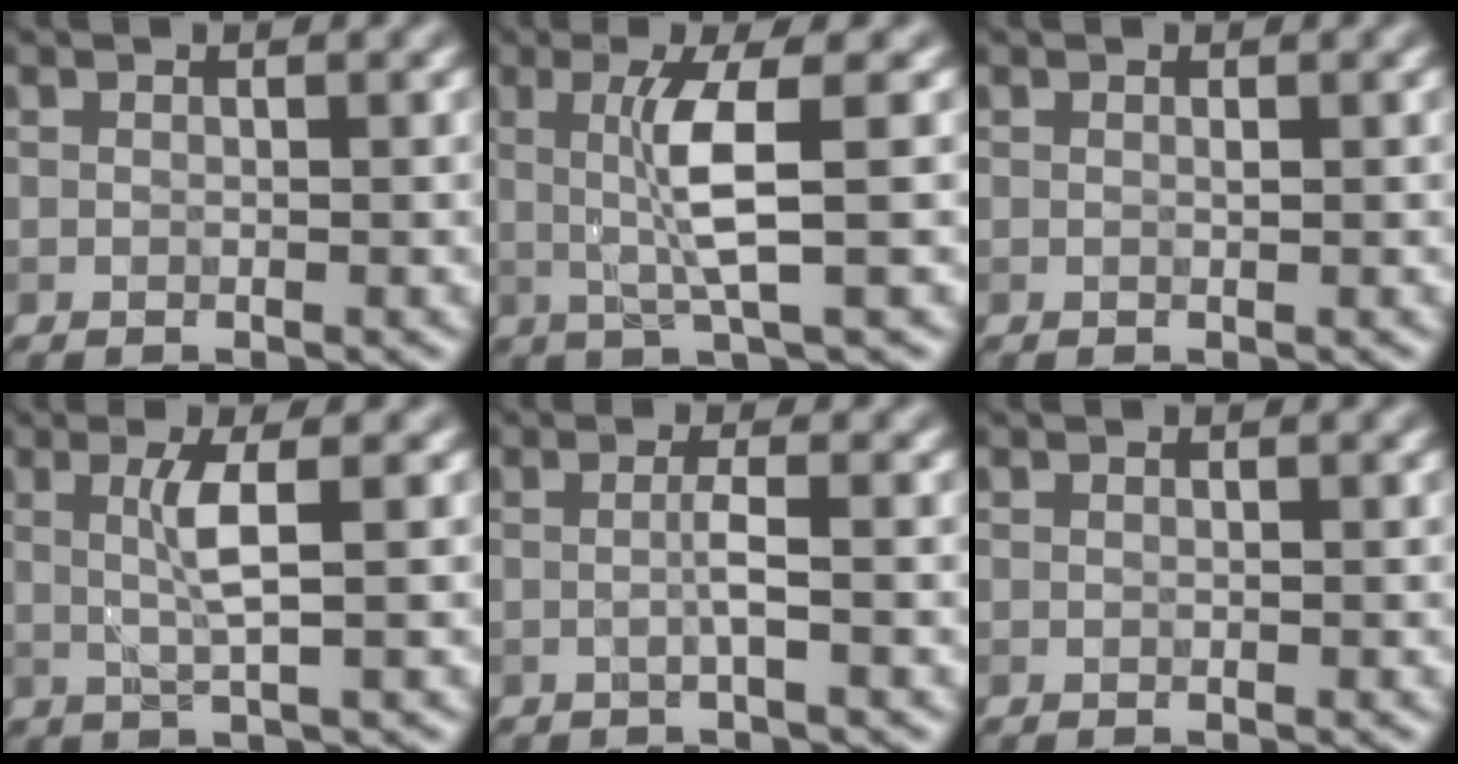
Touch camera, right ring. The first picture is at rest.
{"total": 4.6, "force": [0.4, 0.5, 4.6], "torque": [-0.093, -0.001, 0.012]}
{"total": 0.0}
{"total": 3.0, "force": [0.4, 0.4, 3.0], "torque": [-0.060, -0.001, 0.009]}
{"total": 1.7, "force": [-0.2, 0.1, 1.7], "torque": [-0.033, -0.004, -0.006]}
{"total": 0.0}